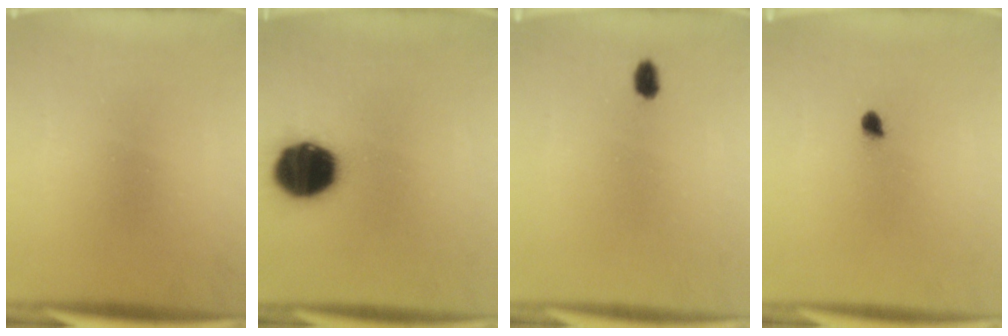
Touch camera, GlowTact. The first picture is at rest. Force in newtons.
{"total": 17.7}
{"total": 2.2}
{"total": 1.8}